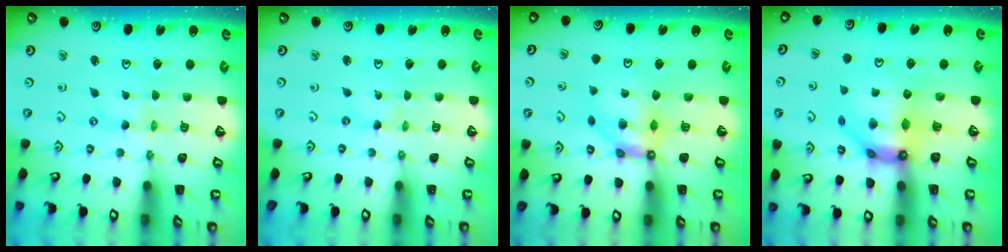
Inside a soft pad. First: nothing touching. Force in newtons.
{"total": 0.0}
{"total": 6.8, "press": 6.8, "slide": 0.6}
{"total": 11.5, "press": 11.4, "slide": 1.3}